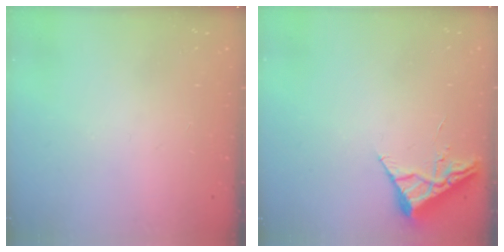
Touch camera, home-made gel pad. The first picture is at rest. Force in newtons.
{"total": 3.9, "press": 3.9, "slide": 0.5}